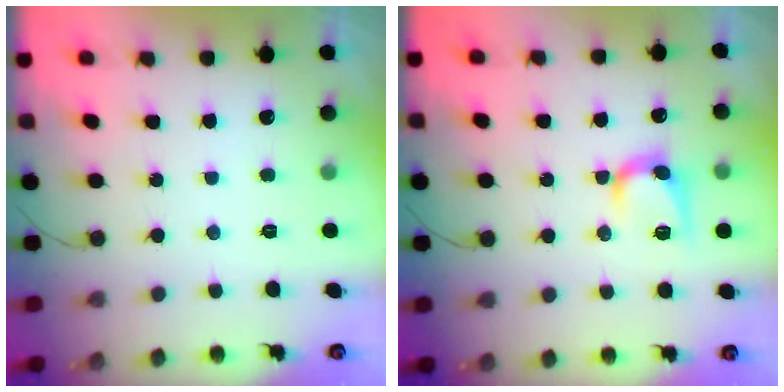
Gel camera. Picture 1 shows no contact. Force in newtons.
{"total": 8.0, "press": 8.0, "slide": 0.6}